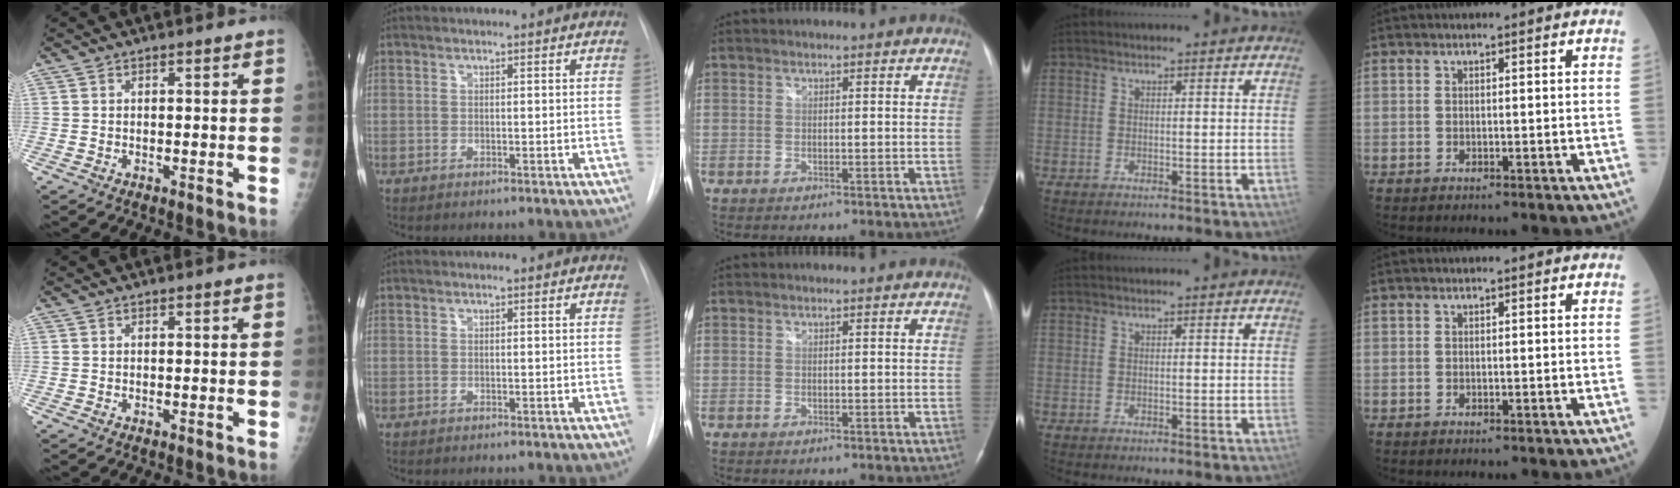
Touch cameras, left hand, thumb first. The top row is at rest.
{}